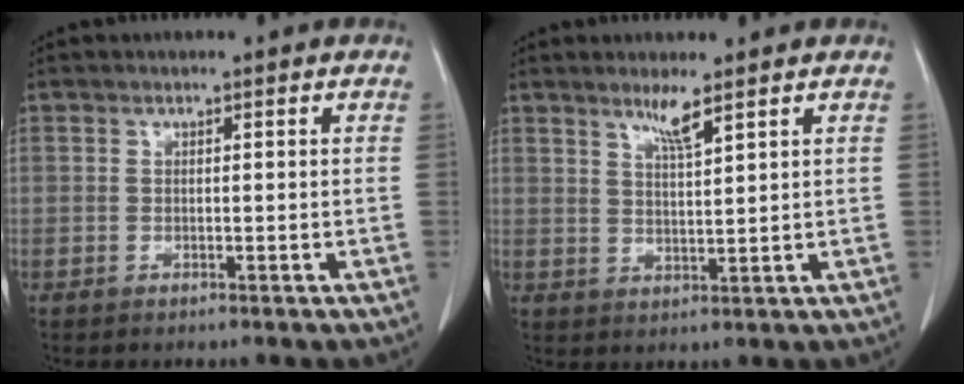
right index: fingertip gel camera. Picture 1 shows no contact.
{"total": 3.5, "force": [2.6, -0.3, 2.4], "torque": [-0.048, -0.006, 0.050]}